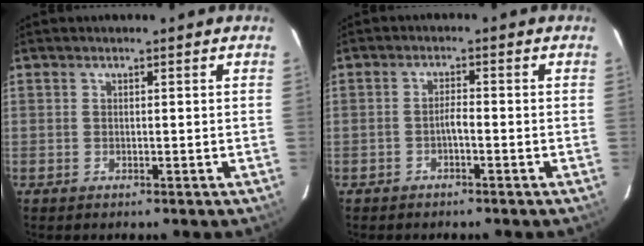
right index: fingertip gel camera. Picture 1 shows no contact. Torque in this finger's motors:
{"motor_torque": [0.39, -0.06, 0.29, 0.06]}